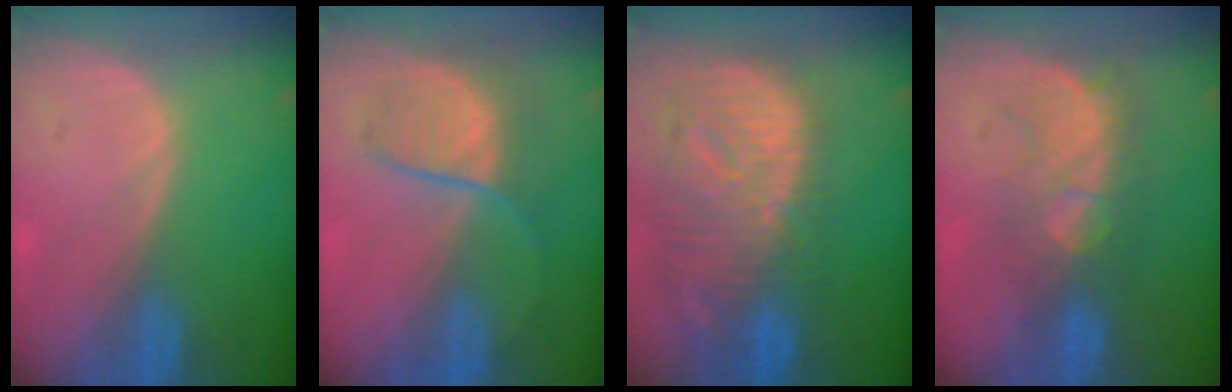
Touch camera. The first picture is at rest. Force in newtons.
{"total": 6.6, "press": 6.5, "slide": 1.3}
{"total": 12.5, "press": 10.8, "slide": 6.3}
{"total": 7.7, "press": 7.4, "slide": 2.1}